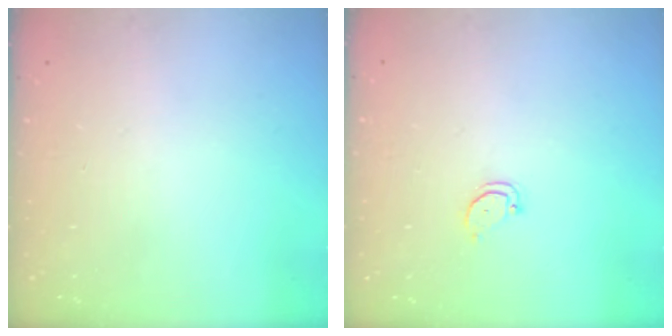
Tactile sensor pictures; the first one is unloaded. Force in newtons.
{"total": 2.5, "press": 2.5, "slide": 0.3}